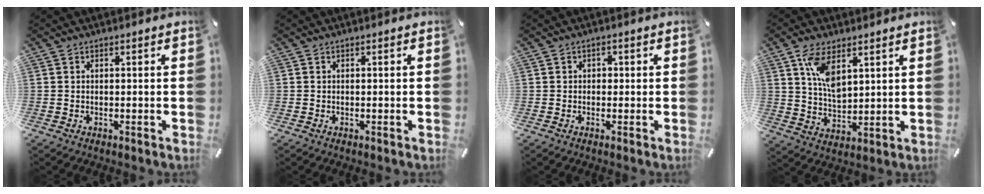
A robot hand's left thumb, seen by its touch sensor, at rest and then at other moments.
{"total": 0.0}
{"total": 1.4, "force": [-0.2, 1.2, 0.5], "torque": [-0.011, 0.007, -0.007]}
{"total": 9.0, "force": [4.7, 4.4, 6.3], "torque": [-0.139, -0.017, 0.082]}